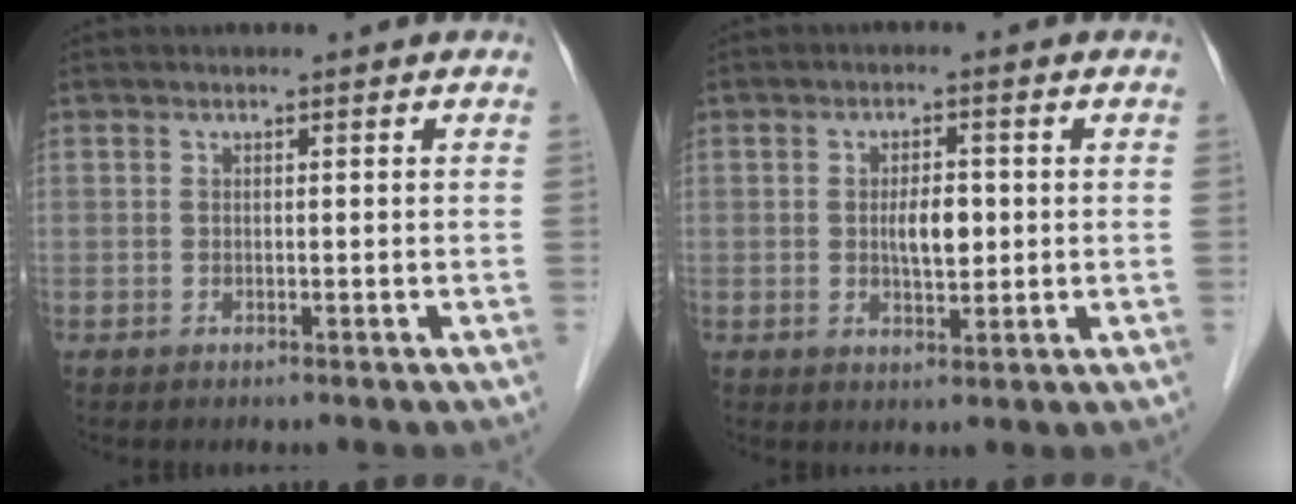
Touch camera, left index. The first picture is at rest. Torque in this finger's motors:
{"motor_torque": [0.47, 0.25, 0.25, 0.03]}